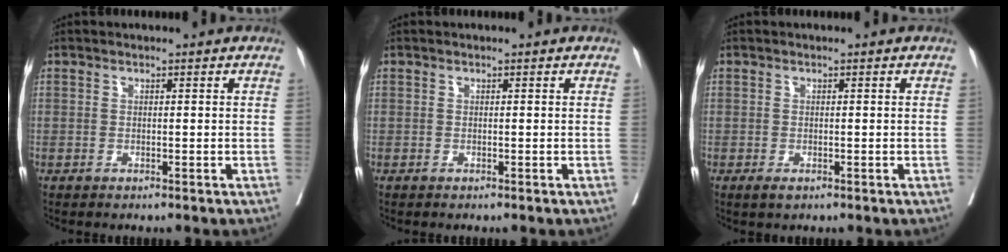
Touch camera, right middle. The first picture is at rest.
{"total": 0.0}
{"total": 1.3, "force": [-0.7, 0.6, 0.9], "torque": [-0.015, -0.002, -0.007]}